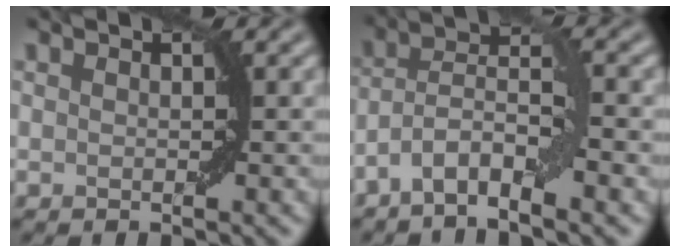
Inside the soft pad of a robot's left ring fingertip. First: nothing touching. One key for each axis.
{"total": 5.7, "fx": -3.0, "fy": 1.5, "fz": 4.6, "tx": -0.084, "ty": 0.008, "tz": -0.063}